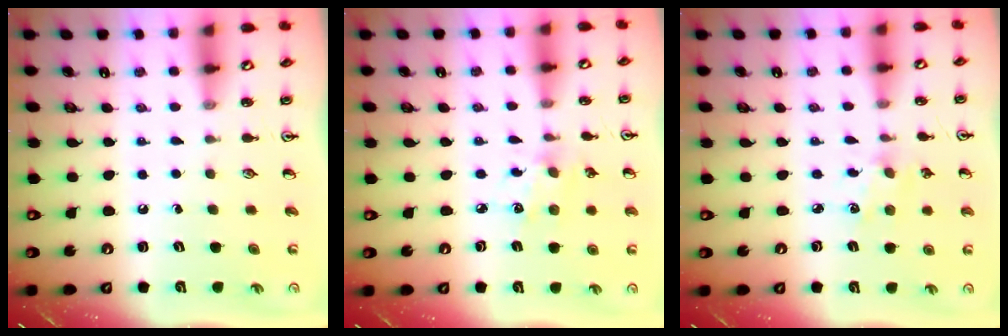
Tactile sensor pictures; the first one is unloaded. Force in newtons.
{"total": 4.1, "press": 3.9, "slide": 1.4}
{"total": 2.2, "press": 2.2, "slide": 0.3}